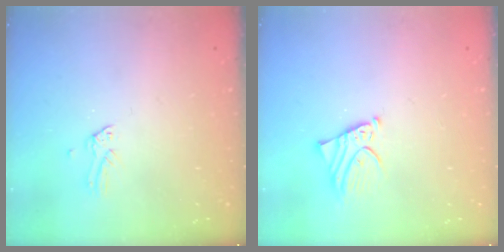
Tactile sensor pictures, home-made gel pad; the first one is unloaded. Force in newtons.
{"total": 2.9, "press": 2.8, "slide": 0.3}